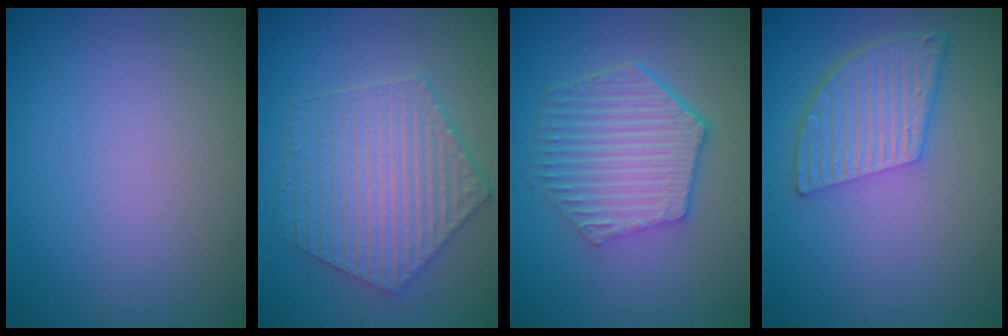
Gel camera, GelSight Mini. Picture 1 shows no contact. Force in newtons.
{"total": 5.8, "press": 4.7, "slide": 3.4}
{"total": 6.2, "press": 4.6, "slide": 4.2}
{"total": 5.5, "press": 4.0, "slide": 3.7}